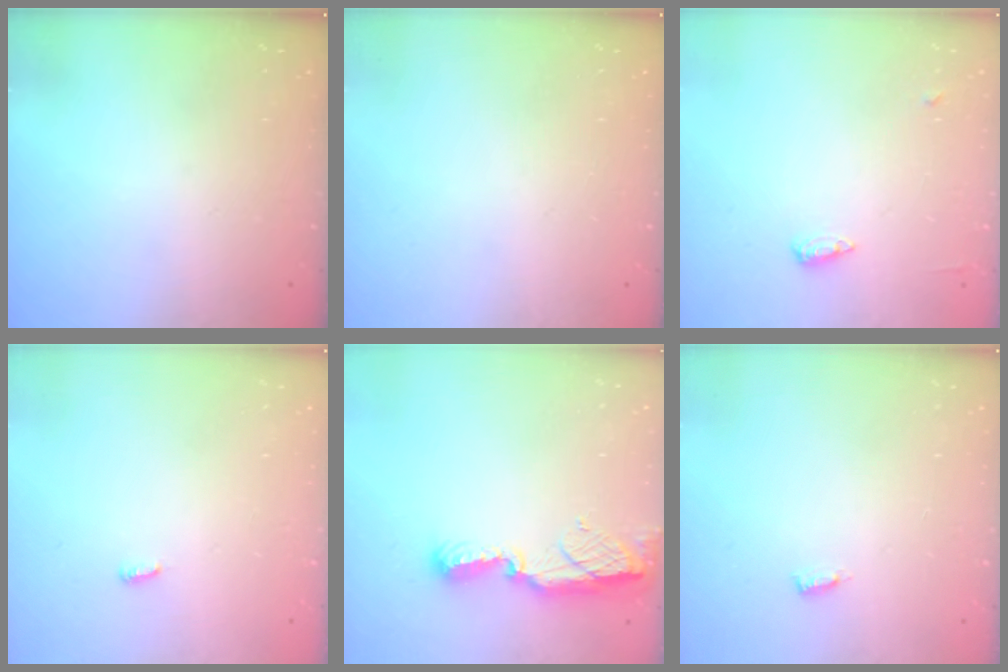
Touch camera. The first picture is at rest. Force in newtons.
{"total": 0.0}
{"total": 5.5, "press": 5.4, "slide": 1.0}
{"total": 2.6, "press": 2.6, "slide": 0.2}
{"total": 9.0, "press": 9.0, "slide": 0.8}
{"total": 3.4, "press": 3.4, "slide": 0.3}